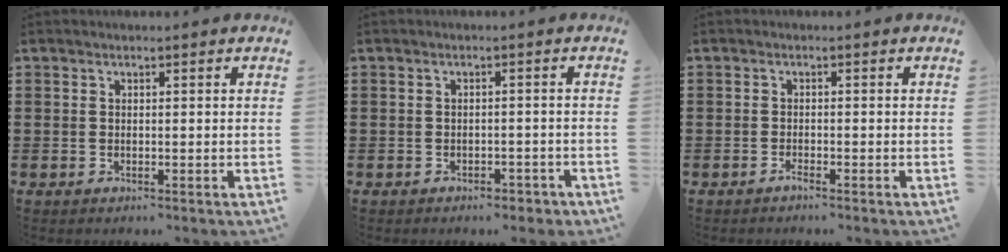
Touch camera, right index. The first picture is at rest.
{"total": 1.6, "force": [-1.5, 0.5, 0.1], "torque": [-0.009, 0.000, -0.032]}
{"total": 0.9, "force": [-0.8, 0.0, 0.4], "torque": [-0.009, -0.004, -0.016]}